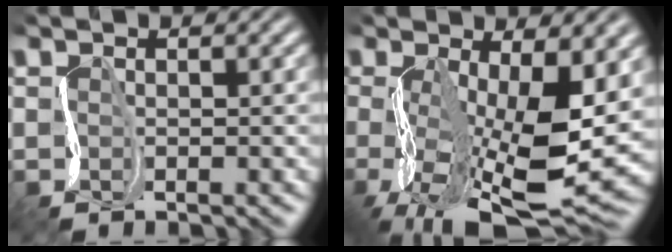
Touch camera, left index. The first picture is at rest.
{"total": 13.2, "force": [-1.7, 5.1, 12.0], "torque": [-0.204, -0.017, -0.026]}